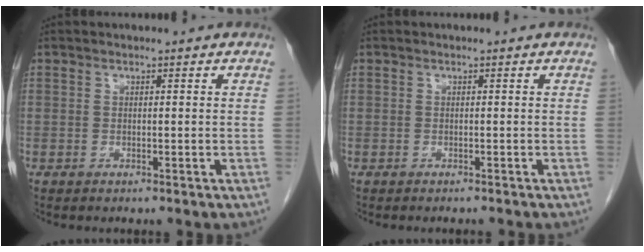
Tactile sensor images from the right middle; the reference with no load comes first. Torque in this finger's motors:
{"motor_torque": [0.07, 0.00, 0.00, 0.00]}